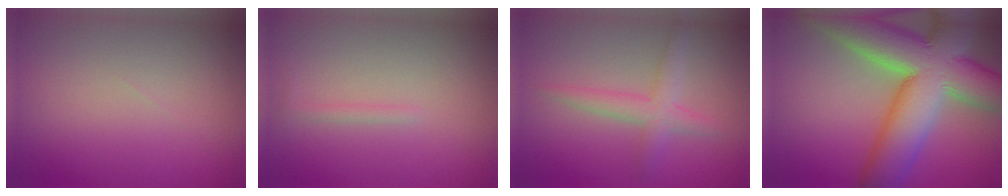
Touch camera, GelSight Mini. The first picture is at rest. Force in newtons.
{"total": 0.7, "press": 0.7, "slide": 0.0}
{"total": 2.7, "press": 2.7, "slide": 0.1}
{"total": 15.2, "press": 15.1, "slide": 1.1}